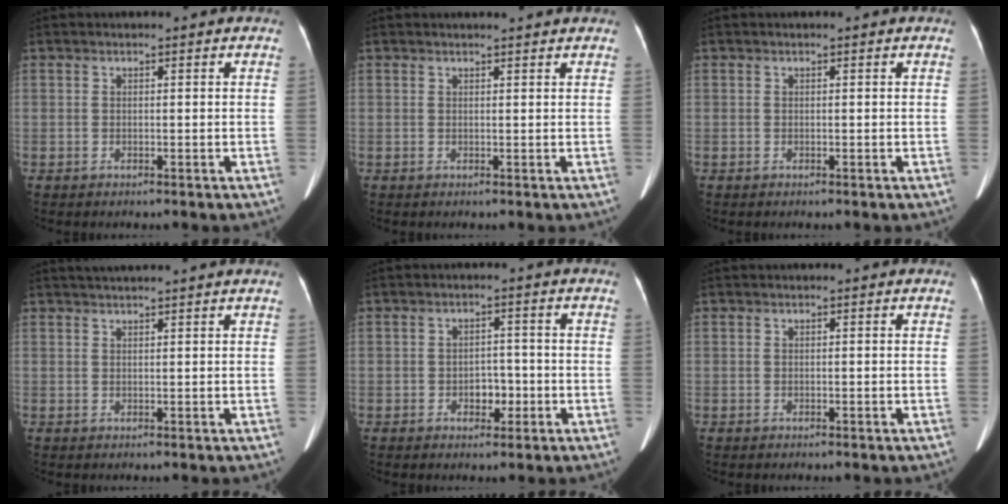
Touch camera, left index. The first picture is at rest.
{"total": 3.2, "force": [3.0, 0.2, 1.0], "torque": [-0.016, 0.012, 0.037]}
{"total": 0.0}
{"total": 5.1, "force": [4.5, -0.8, 2.2], "torque": [-0.028, 0.029, 0.065]}
{"total": 3.1, "force": [-1.1, 2.1, 2.0], "torque": [-0.027, 0.007, -0.012]}
{"total": 0.0}